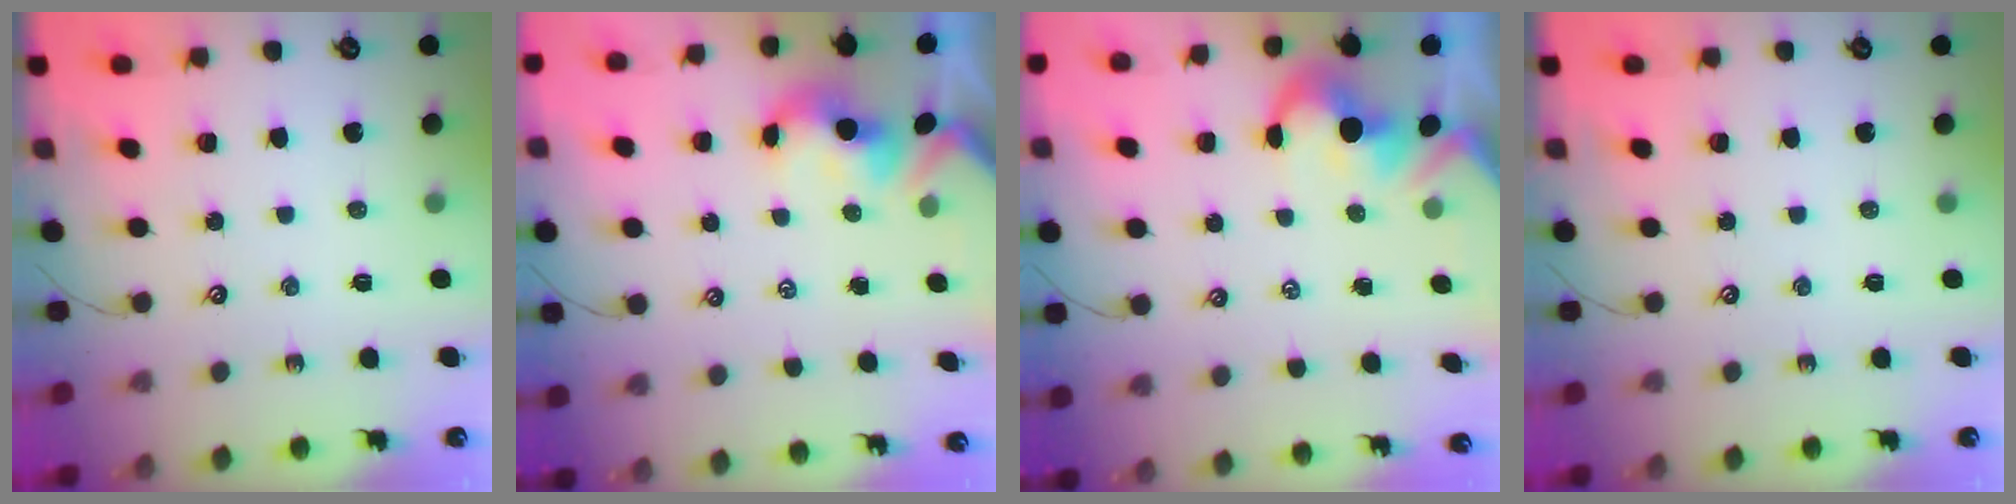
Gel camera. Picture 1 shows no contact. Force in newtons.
{"total": 0.5, "press": 0.4, "slide": 0.4}
{"total": 1.7, "press": 1.5, "slide": 0.8}
{"total": 0.0}